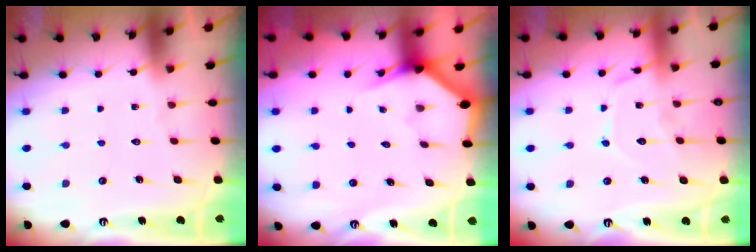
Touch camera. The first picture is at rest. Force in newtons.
{"total": 2.7, "press": 2.7, "slide": 0.1}
{"total": 11.8, "press": 11.7, "slide": 0.8}